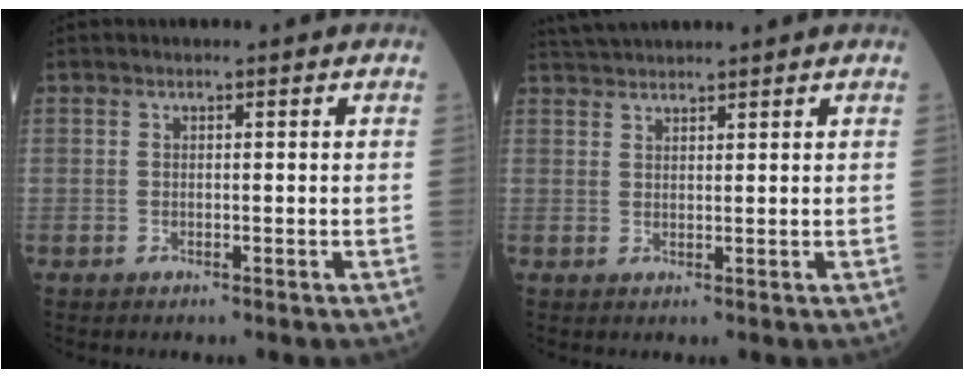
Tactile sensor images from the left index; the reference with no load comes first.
{"total": 3.9, "force": [3.7, -0.2, 1.1], "torque": [-0.025, 0.032, 0.073]}